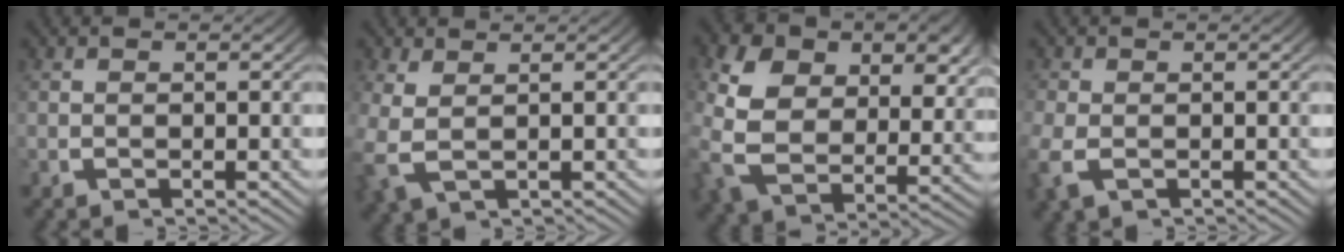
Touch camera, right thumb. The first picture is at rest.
{"total": 3.1, "force": [0.4, 2.0, 2.3], "torque": [-0.066, -0.010, 0.018]}
{"total": 10.2, "force": [0.6, 7.6, 6.9], "torque": [-0.180, -0.051, 0.029]}
{"total": 2.2, "force": [-0.9, 1.6, 1.2], "torque": [-0.038, -0.008, -0.010]}